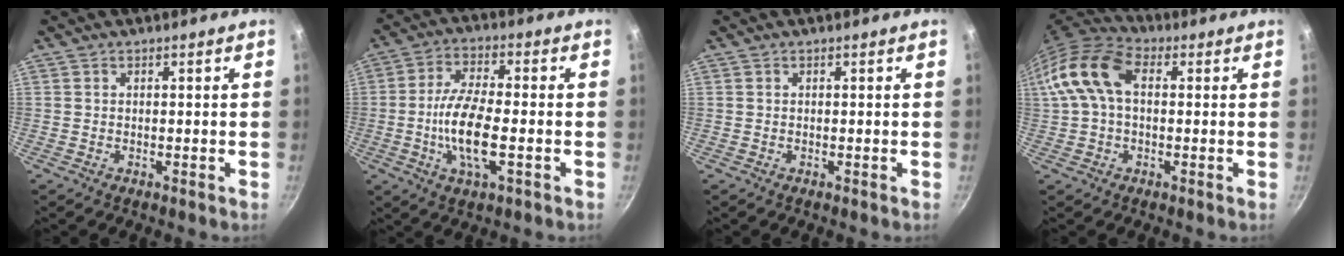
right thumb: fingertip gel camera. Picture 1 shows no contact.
{"total": 11.3, "force": [-2.1, 4.0, 10.3], "torque": [-0.207, 0.010, -0.040]}
{"total": 0.0}
{"total": 13.0, "force": [2.2, 8.1, 9.9], "torque": [-0.205, 0.038, 0.033]}